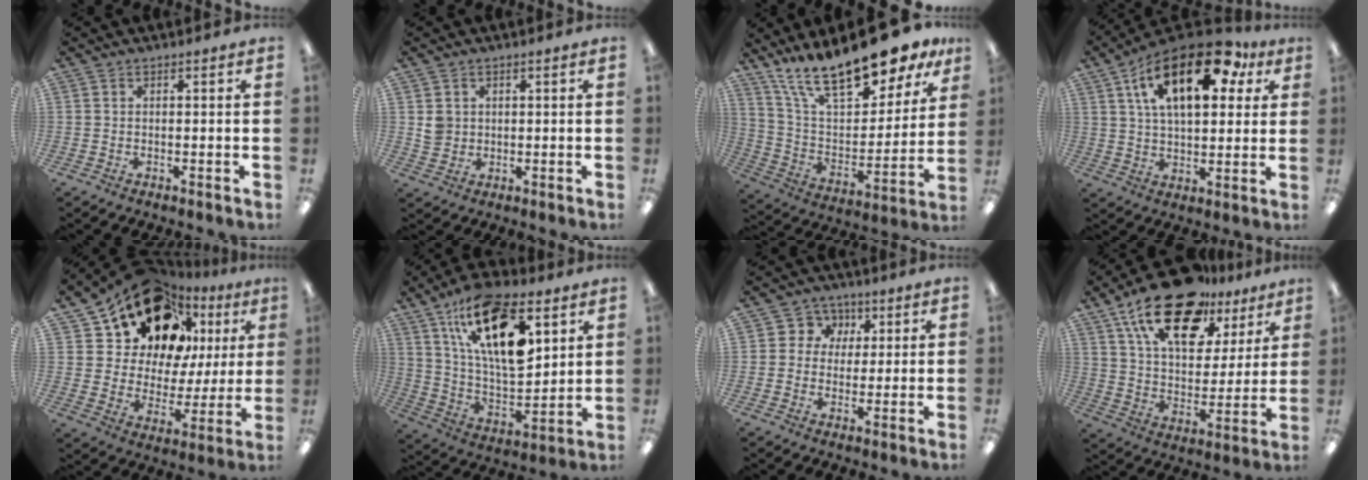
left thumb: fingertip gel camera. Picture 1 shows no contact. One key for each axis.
{"total": 3.6, "fx": 0.7, "fy": 3.4, "fz": 0.8, "tx": -0.008, "ty": -0.001, "tz": 0.010}
{"total": 21.0, "fx": 17.1, "fy": 6.1, "fz": 10.6, "tx": -0.191, "ty": -0.119, "tz": 0.297}
{"total": 21.4, "fx": 10.1, "fy": 10.3, "fz": 15.8, "tx": -0.257, "ty": -0.028, "tz": 0.164}
{"total": 18.5, "fx": 12.4, "fy": 11.1, "fz": 8.1, "tx": -0.161, "ty": -0.073, "tz": 0.230}
{"total": 22.4, "fx": 10.9, "fy": 10.0, "fz": 16.9, "tx": -0.300, "ty": -0.044, "tz": 0.180}
{"total": 5.5, "fx": 1.3, "fy": 5.3, "fz": 0.7, "tx": -0.016, "ty": -0.009, "tz": 0.018}
{"total": 21.9, "fx": 14.6, "fy": 10.5, "fz": 12.5, "tx": -0.208, "ty": -0.078, "tz": 0.255}